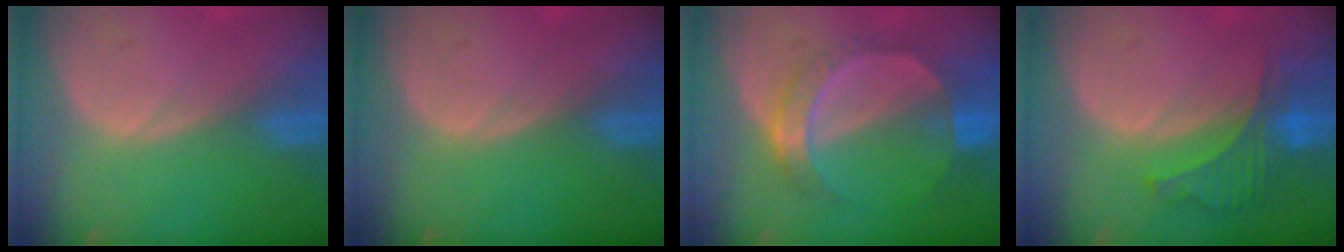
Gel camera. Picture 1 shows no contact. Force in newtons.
{"total": 0.0}
{"total": 7.2, "press": 6.3, "slide": 3.5}
{"total": 6.4, "press": 5.9, "slide": 2.3}